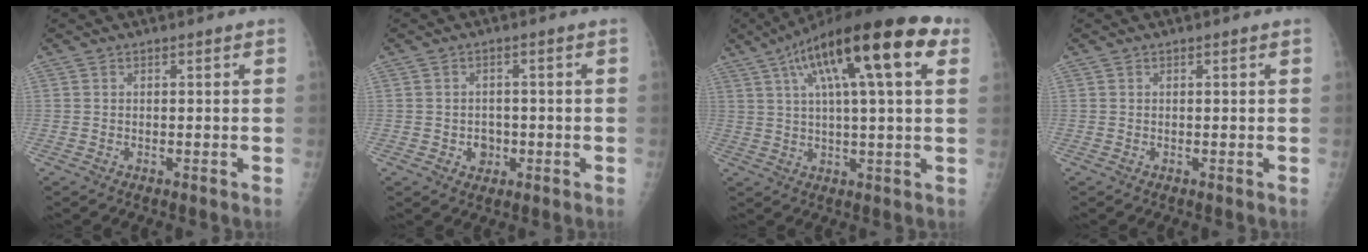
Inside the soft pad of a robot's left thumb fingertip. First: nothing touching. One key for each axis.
{"total": 3.2, "fx": -1.0, "fy": 2.7, "fz": 1.2, "tx": 0.002, "ty": 0.006, "tz": -0.011}
{"total": 22.5, "fx": 9.1, "fy": 5.9, "fz": 19.6, "tx": -0.307, "ty": 0.026, "tz": 0.138}
{"total": 0.0}